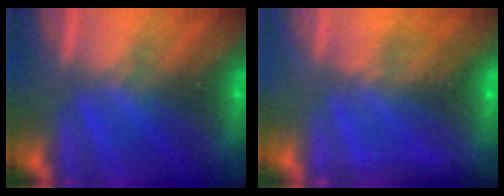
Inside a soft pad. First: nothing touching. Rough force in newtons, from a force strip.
{"total": 2.2}